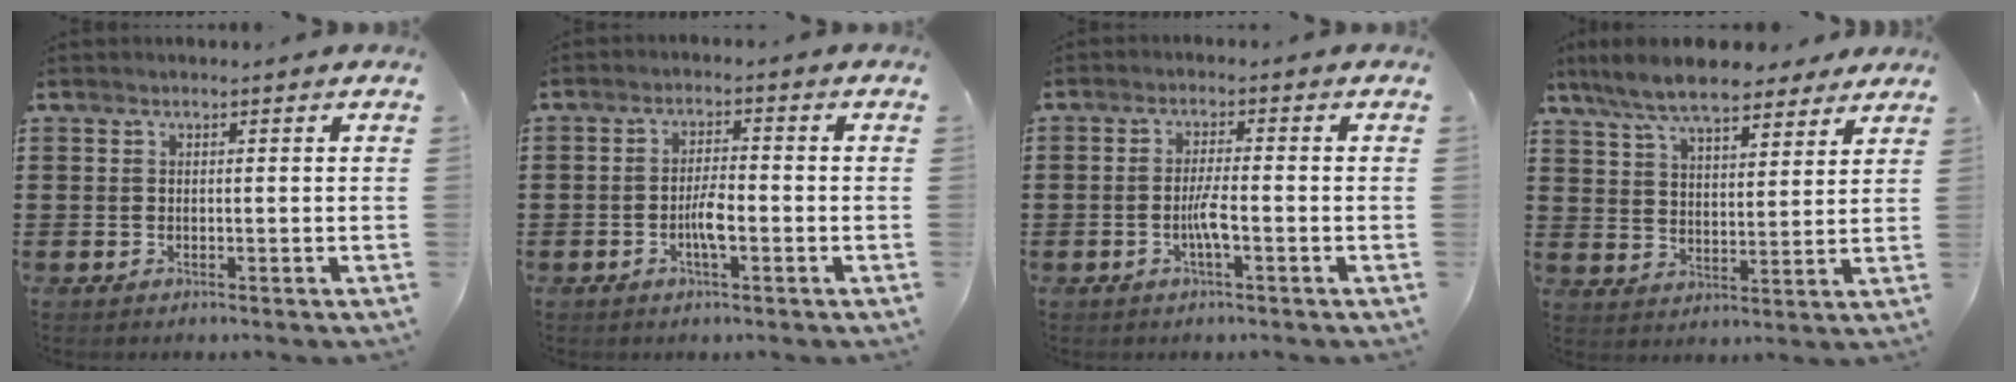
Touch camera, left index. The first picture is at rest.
{"total": 4.1, "force": [-1.2, 1.0, 3.8], "torque": [-0.079, 0.000, -0.026]}
{"total": 3.7, "force": [-1.1, 0.4, 3.5], "torque": [-0.076, -0.005, -0.025]}
{"total": 9.1, "force": [7.9, 1.9, 3.9], "torque": [-0.104, -0.020, 0.146]}